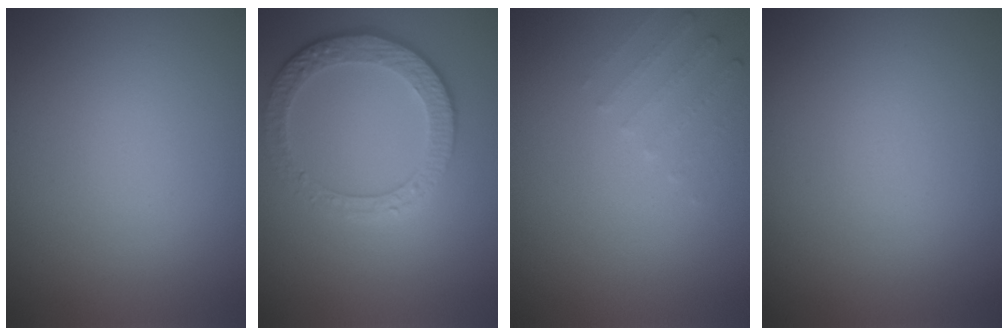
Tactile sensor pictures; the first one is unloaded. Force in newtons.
{"total": 4.6, "press": 3.4, "slide": 3.1}
{"total": 1.6, "press": 1.6, "slide": 0.4}
{"total": 0.0}